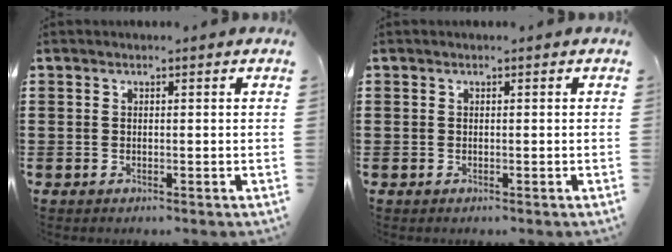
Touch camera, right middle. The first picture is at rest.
{"total": 0.0}